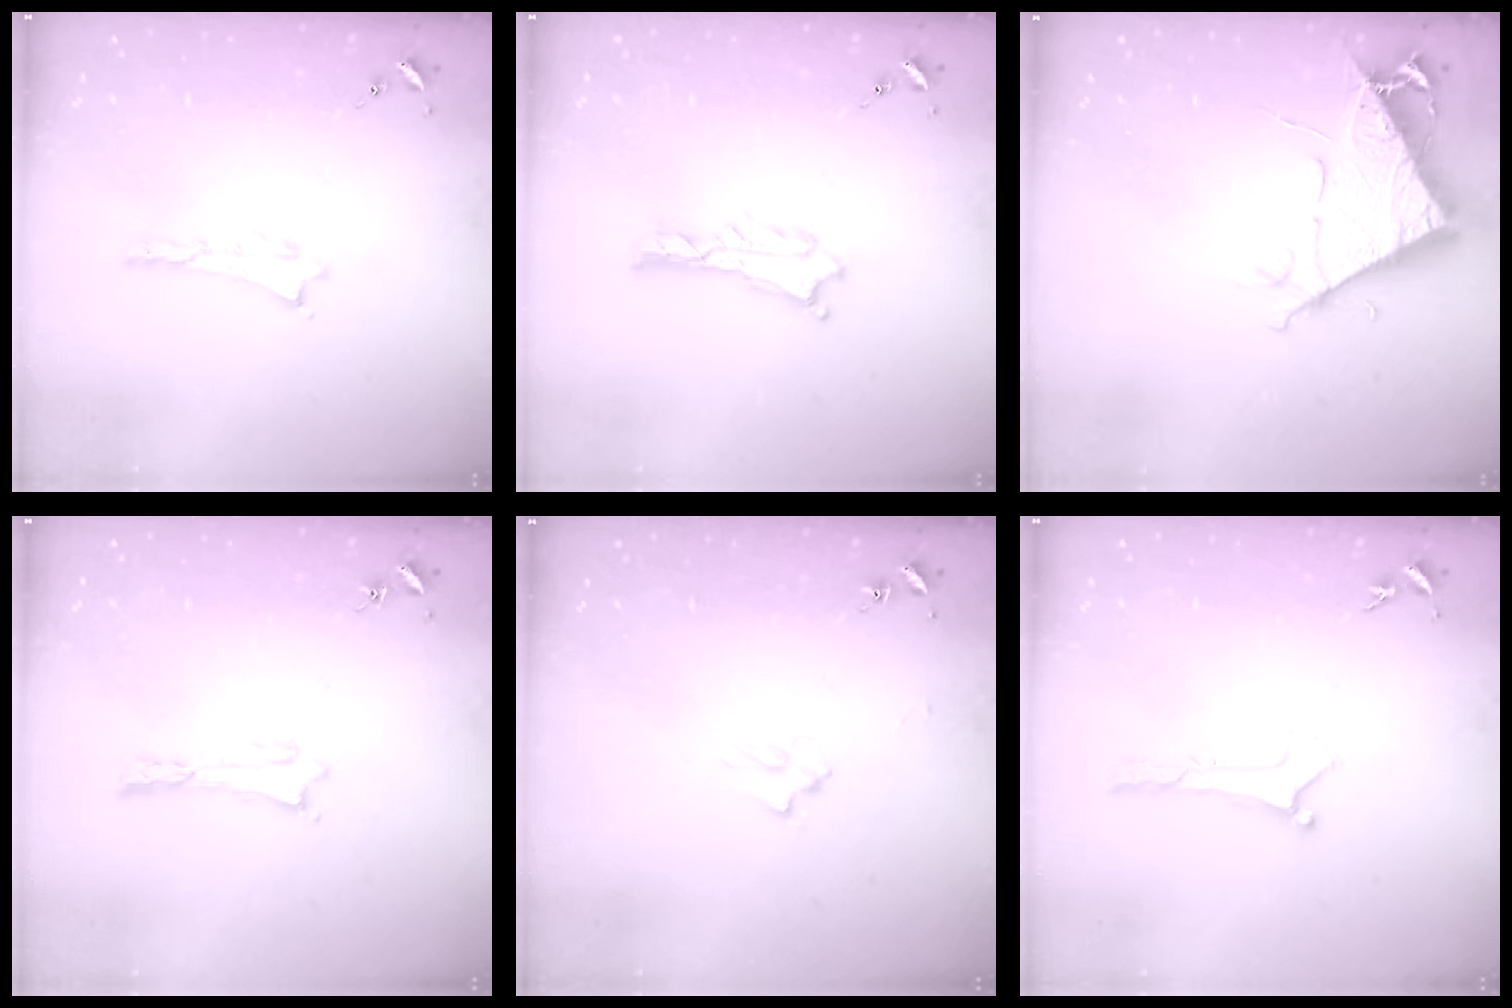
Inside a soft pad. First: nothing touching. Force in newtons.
{"total": 1.3, "press": 1.3, "slide": 0.1}
{"total": 7.1, "press": 7.0, "slide": 0.8}
{"total": 0.0}
{"total": 2.0, "press": 2.0, "slide": 0.3}
{"total": 0.0}